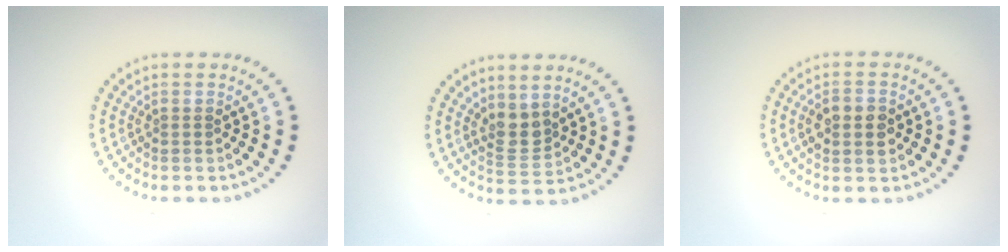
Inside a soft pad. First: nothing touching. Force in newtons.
{"total": 2.4, "press": 1.9, "slide": 1.5}
{"total": 2.9, "press": 2.9, "slide": 0.1}